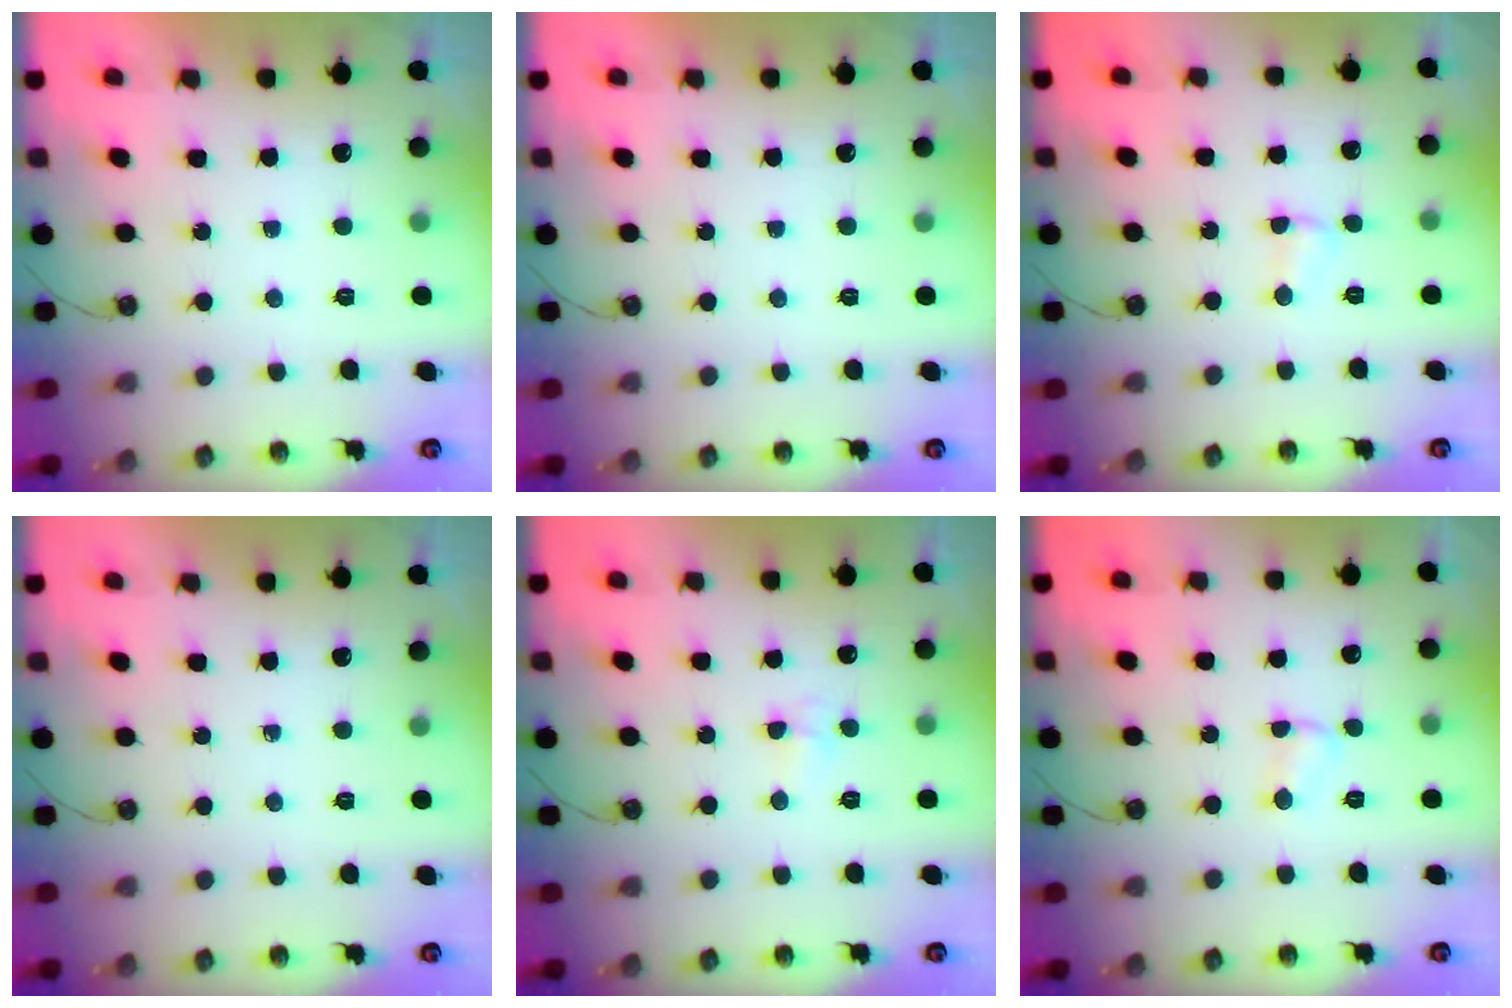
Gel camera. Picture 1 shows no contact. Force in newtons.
{"total": 0.0}
{"total": 2.8, "press": 2.8, "slide": 0.3}
{"total": 0.0}
{"total": 3.9, "press": 3.9, "slide": 0.6}
{"total": 3.5, "press": 3.4, "slide": 0.4}